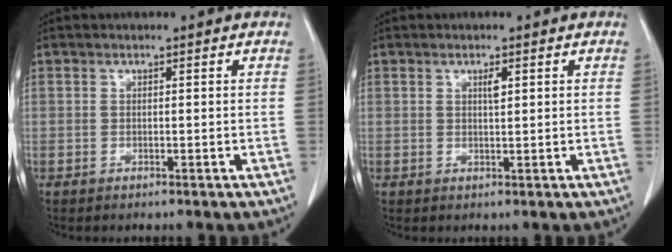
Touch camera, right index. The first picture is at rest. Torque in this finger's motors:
{"motor_torque": [0.01, 0.00, 0.02, 0.00]}